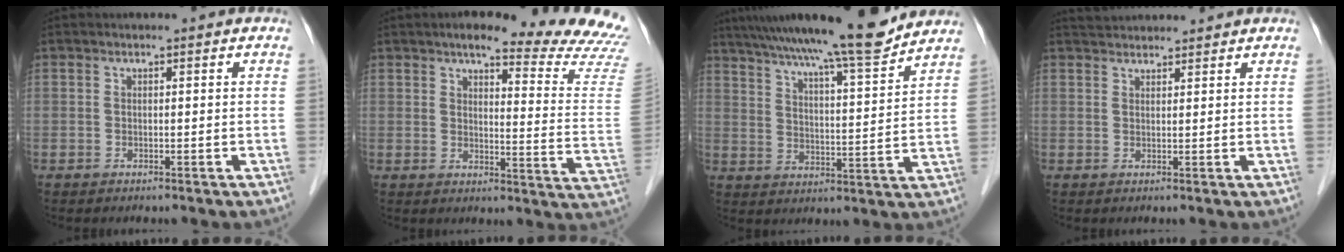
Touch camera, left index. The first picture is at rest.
{"total": 18.6, "force": [16.7, 1.5, 8.0], "torque": [-0.090, -0.078, 0.176]}
{"total": 17.6, "force": [15.1, 0.2, 9.0], "torque": [-0.145, 0.007, 0.227]}
{"total": 4.3, "force": [4.1, 0.6, 0.7], "torque": [-0.015, 0.035, 0.068]}